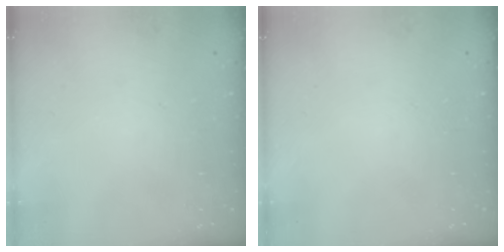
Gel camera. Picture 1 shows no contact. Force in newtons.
{"total": 0.0}